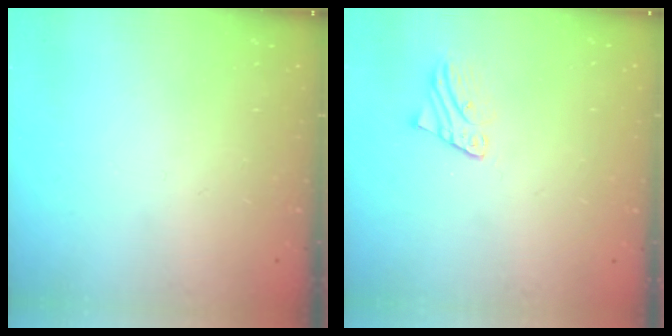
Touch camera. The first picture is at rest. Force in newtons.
{"total": 2.1, "press": 2.1, "slide": 0.0}